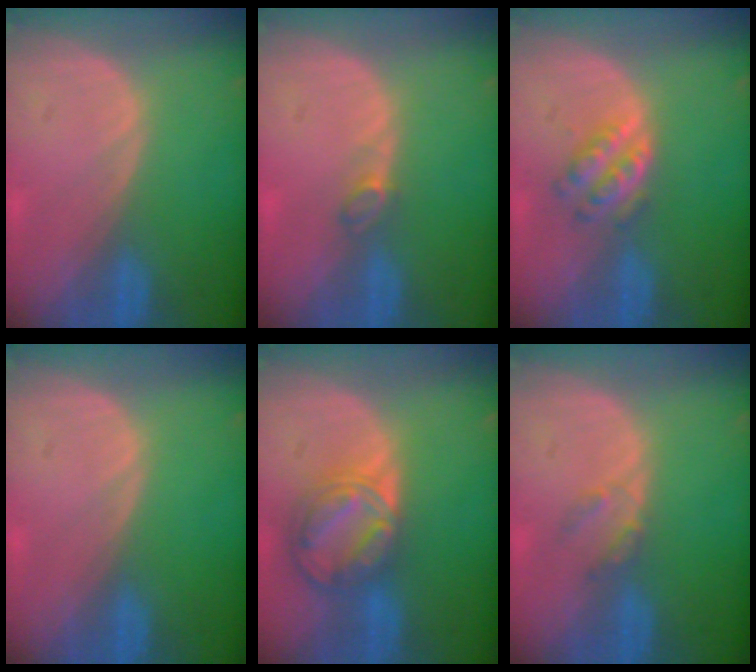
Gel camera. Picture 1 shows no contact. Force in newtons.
{"total": 1.7, "press": 1.7, "slide": 0.4}
{"total": 4.2, "press": 4.2, "slide": 0.1}
{"total": 0.0}
{"total": 8.6, "press": 7.3, "slide": 4.6}
{"total": 2.2, "press": 2.1, "slide": 0.4}